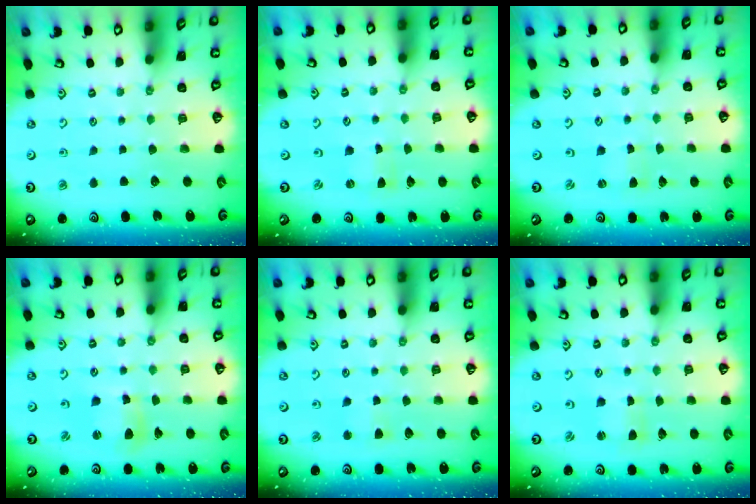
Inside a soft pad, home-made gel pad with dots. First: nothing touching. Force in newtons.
{"total": 0.0}
{"total": 1.4, "press": 1.4, "slide": 0.2}
{"total": 6.8, "press": 6.7, "slide": 1.1}
{"total": 2.4, "press": 2.4, "slide": 0.5}
{"total": 1.0, "press": 1.0, "slide": 0.2}